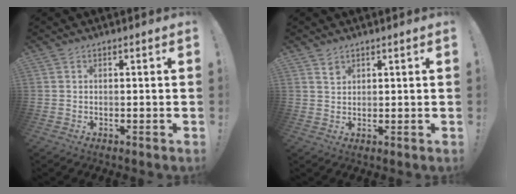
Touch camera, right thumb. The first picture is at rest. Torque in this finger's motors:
{"motor_torque": [-0.06, 0.08, 0.14, -0.07, -0.02]}